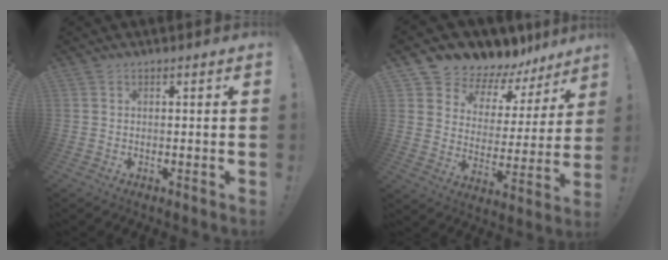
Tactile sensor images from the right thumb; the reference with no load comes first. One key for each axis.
{"total": 7.8, "fx": 6.5, "fy": 4.2, "fz": 1.3, "tx": -0.032, "ty": -0.071, "tz": 0.117}